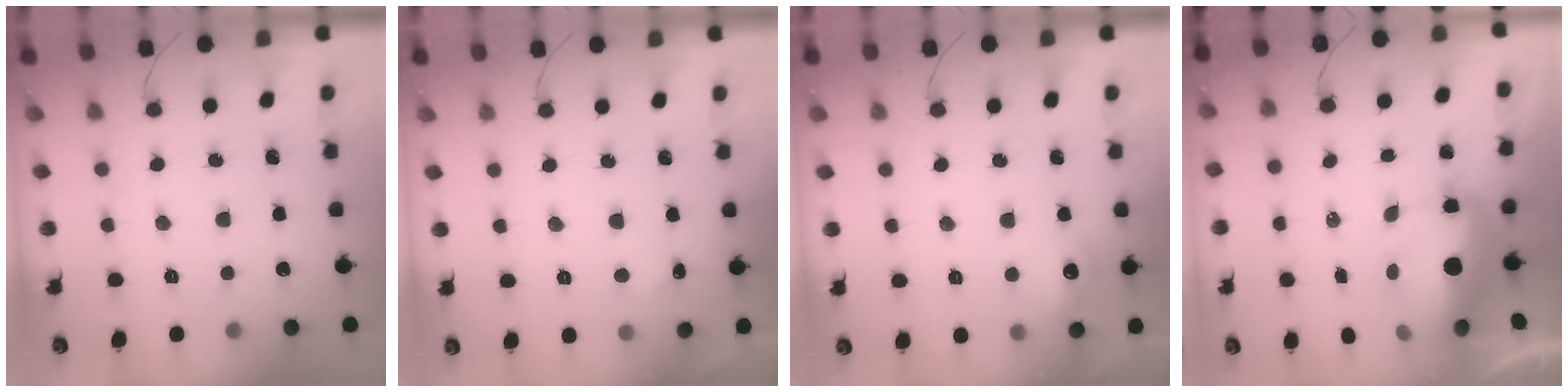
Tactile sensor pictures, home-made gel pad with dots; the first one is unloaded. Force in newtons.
{"total": 5.5, "press": 5.3, "slide": 1.4}
{"total": 7.4, "press": 7.4, "slide": 0.8}
{"total": 11.4, "press": 11.1, "slide": 2.3}